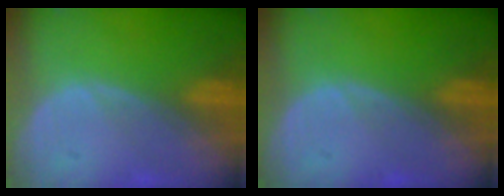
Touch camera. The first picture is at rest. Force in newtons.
{"total": 0.0}